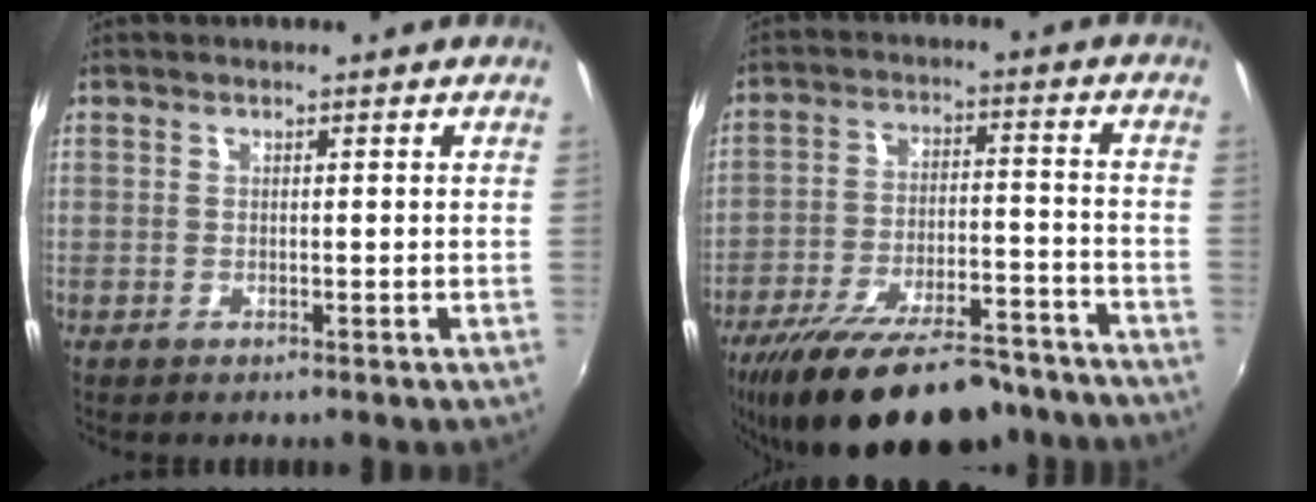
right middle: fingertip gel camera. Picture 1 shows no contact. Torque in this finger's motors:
{"motor_torque": [1.20, -0.94, 0.37, 0.21]}